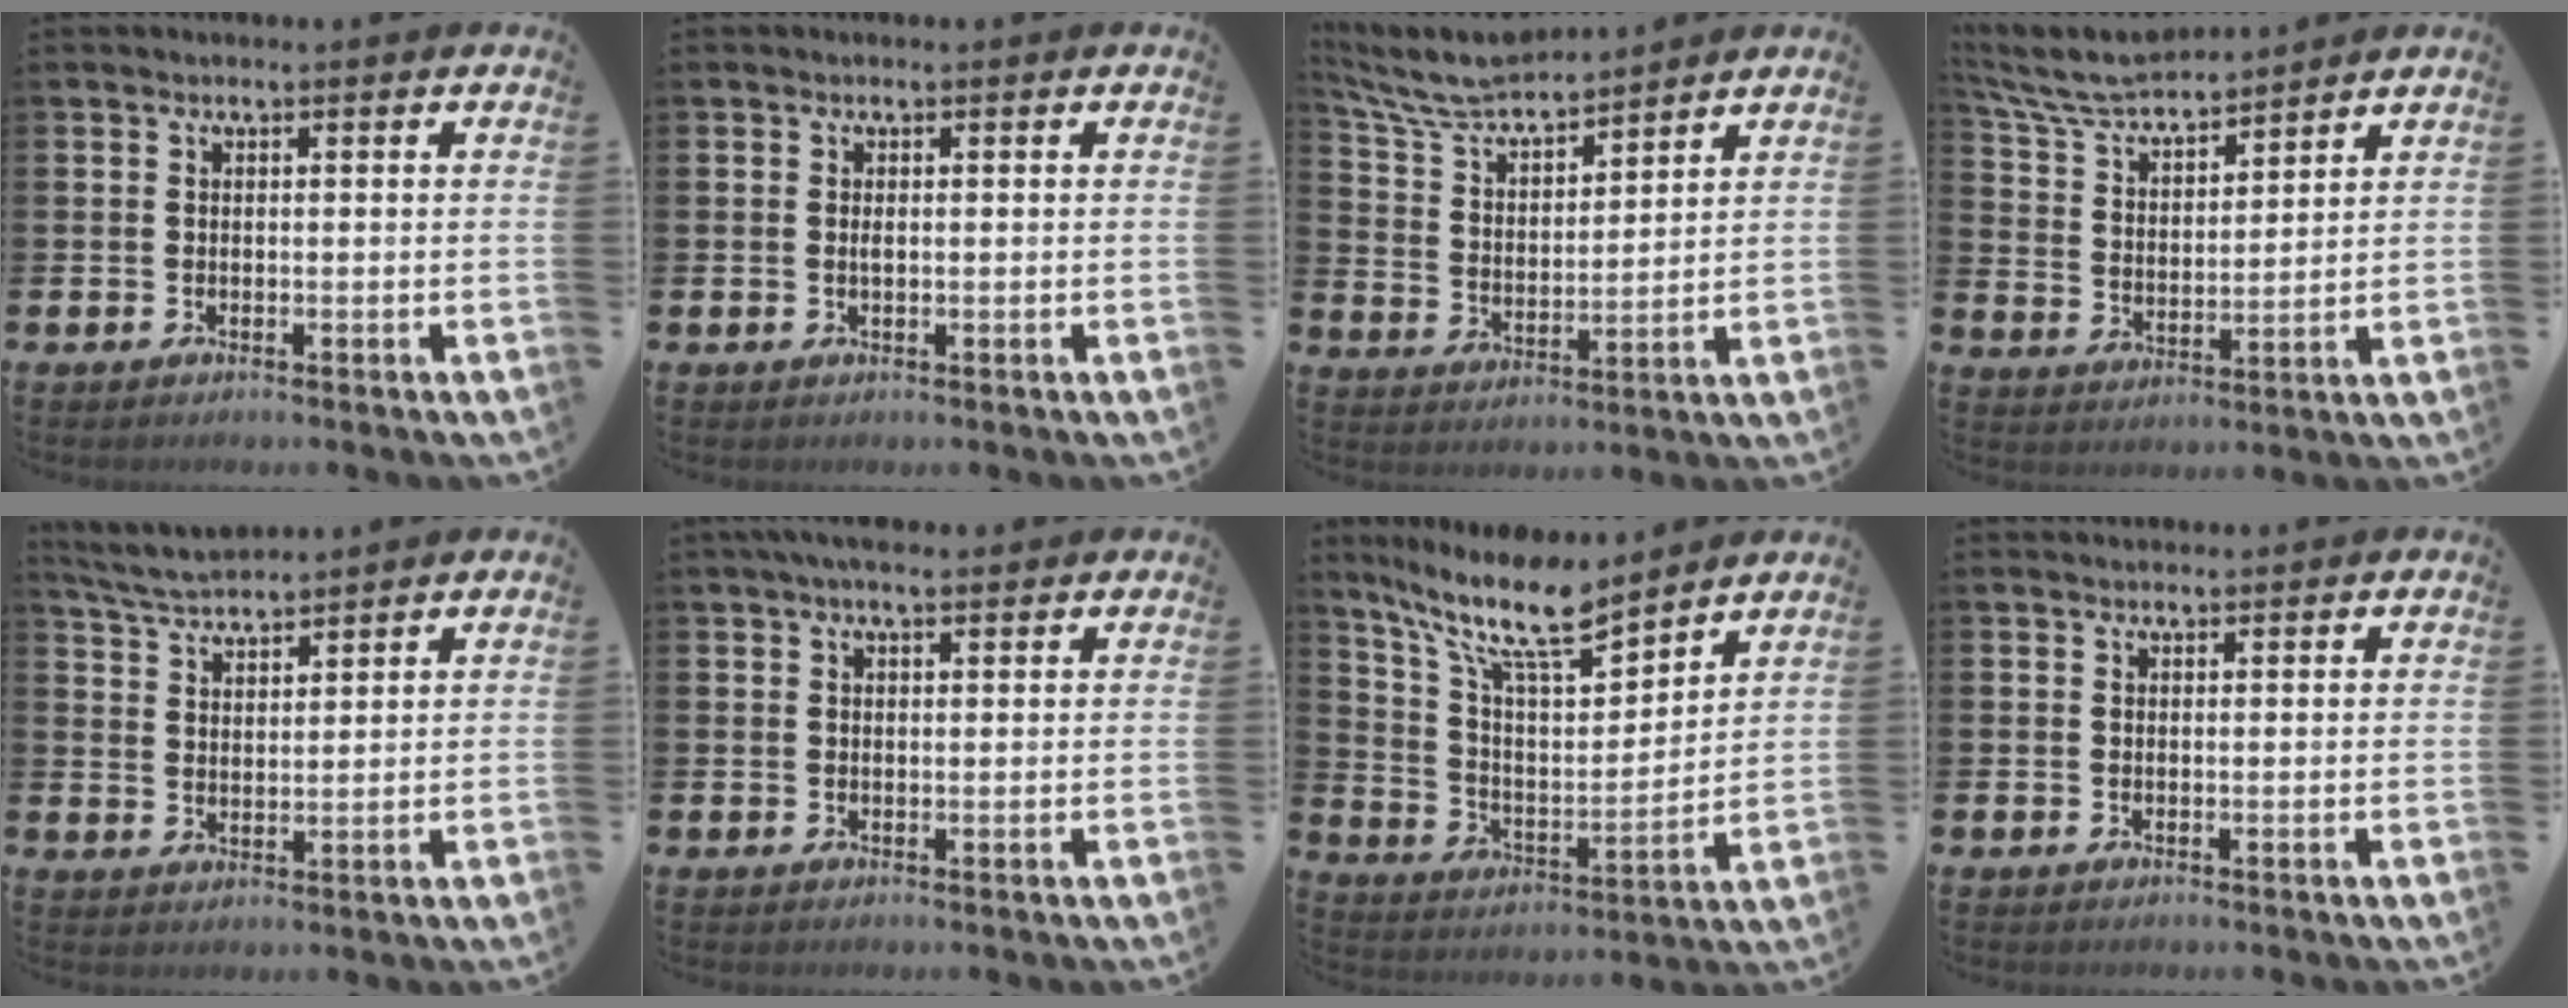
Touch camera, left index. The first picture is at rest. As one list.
[{"total": 0.7, "force": [0.1, 0.2, 0.6], "torque": [-0.012, 0.000, 0.000]}, {"total": 7.5, "force": [7.1, 1.3, 2.3], "torque": [-0.081, -0.045, 0.124]}, {"total": 7.2, "force": [6.8, 1.2, 2.1], "torque": [-0.075, -0.041, 0.120]}, {"total": 4.9, "force": [4.8, 0.4, 0.9], "torque": [-0.040, -0.021, 0.087]}, {"total": 3.6, "force": [3.0, 1.0, 1.8], "torque": [-0.032, -0.006, 0.052]}, {"total": 12.1, "force": [10.1, 2.6, 6.2], "torque": [-0.145, -0.057, 0.174]}, {"total": 1.0, "force": [0.9, 0.2, 0.2], "torque": [0.006, -0.001, 0.015]}]